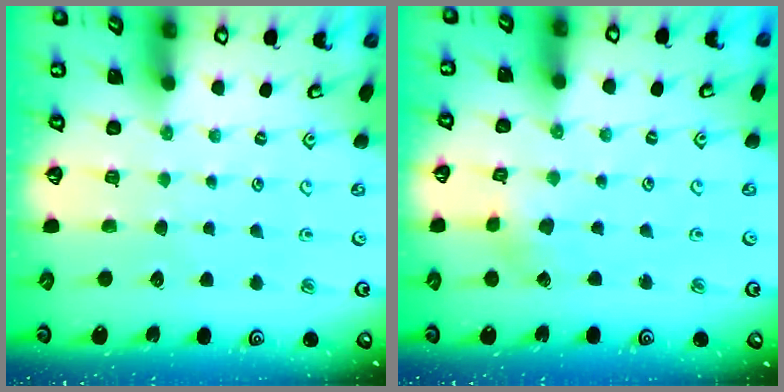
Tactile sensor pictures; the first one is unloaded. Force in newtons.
{"total": 2.5, "press": 2.5, "slide": 0.2}